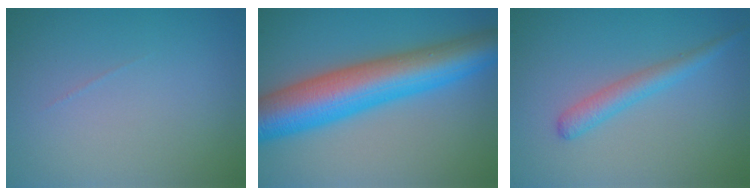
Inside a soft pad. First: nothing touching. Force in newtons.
{"total": 10.9, "press": 10.9, "slide": 0.1}
{"total": 2.3, "press": 2.3, "slide": 0.1}